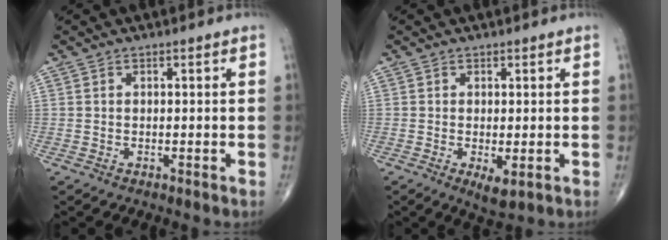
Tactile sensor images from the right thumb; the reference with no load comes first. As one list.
[{"total": 3.3, "force": [-0.8, 1.3, 2.9], "torque": [-0.050, -0.011, -0.009]}]